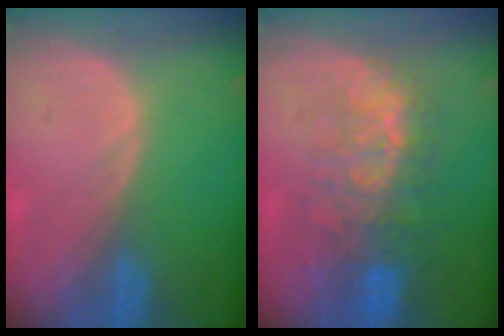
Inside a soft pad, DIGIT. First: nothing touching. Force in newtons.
{"total": 9.8, "press": 8.4, "slide": 5.0}